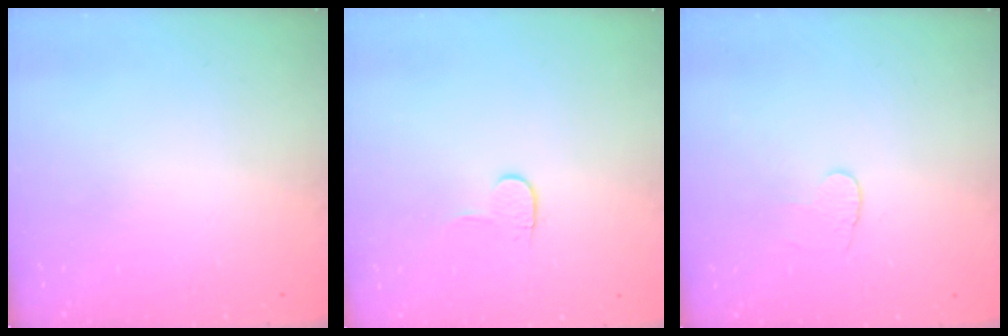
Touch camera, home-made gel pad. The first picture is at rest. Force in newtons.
{"total": 3.9, "press": 3.9, "slide": 0.4}
{"total": 3.1, "press": 3.1, "slide": 0.3}